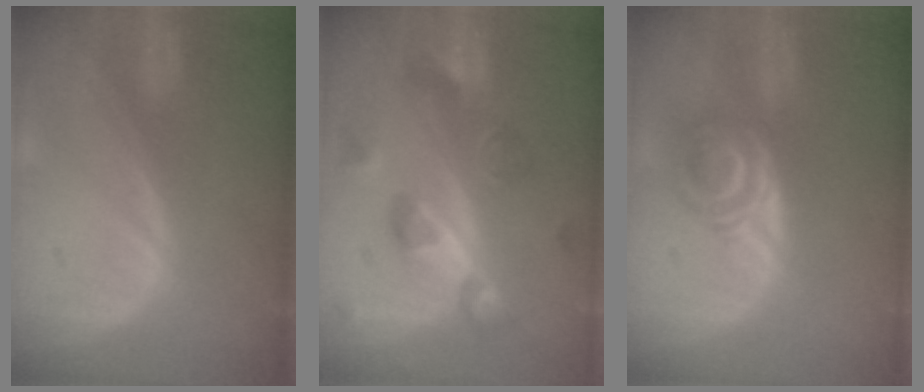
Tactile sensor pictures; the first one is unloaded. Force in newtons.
{"total": 8.5, "press": 8.2, "slide": 2.0}
{"total": 5.8, "press": 4.9, "slide": 3.2}